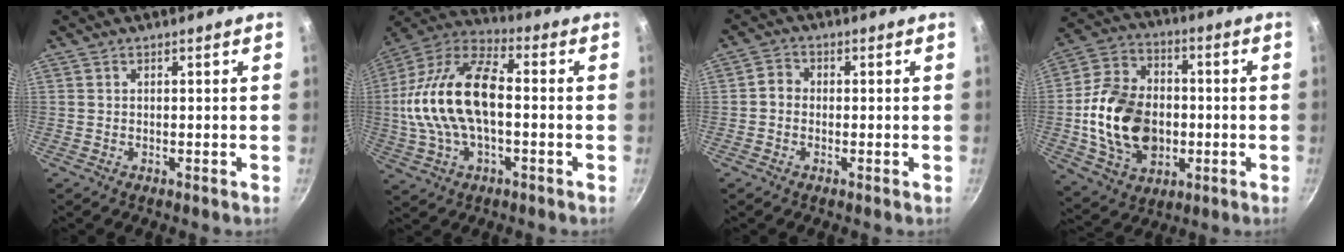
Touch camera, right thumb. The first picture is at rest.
{"total": 19.8, "force": [-0.8, 10.2, 16.9], "torque": [-0.319, 0.039, -0.025]}
{"total": 2.6, "force": [-0.5, 2.3, 1.2], "torque": [-0.015, 0.011, -0.017]}
{"total": 19.6, "force": [-2.0, 14.2, 13.4], "torque": [-0.217, 0.023, -0.031]}